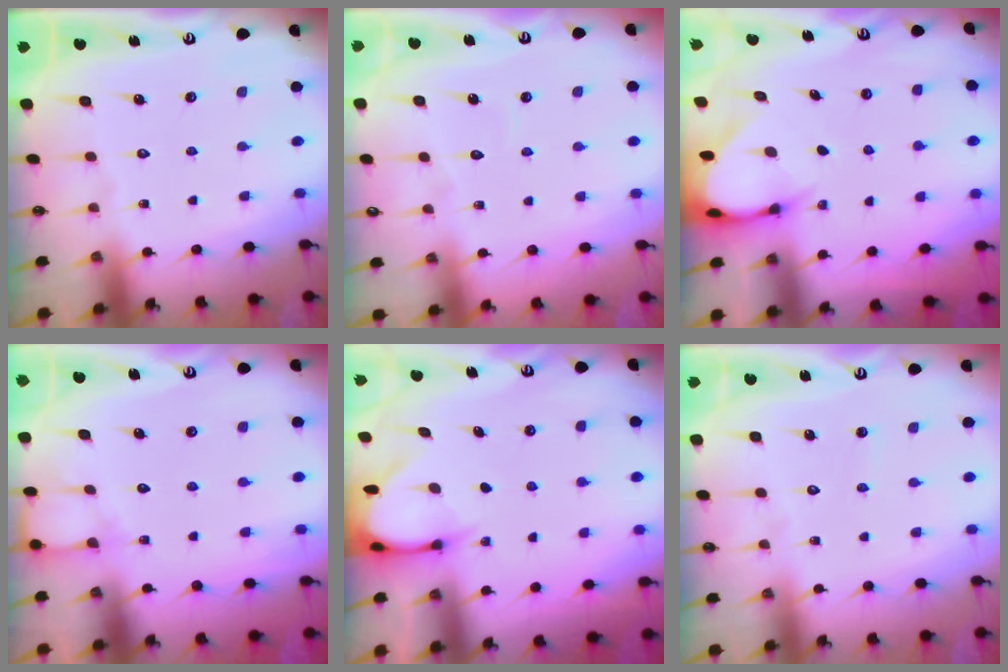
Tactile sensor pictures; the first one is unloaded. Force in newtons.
{"total": 2.6, "press": 2.6, "slide": 0.2}
{"total": 3.9, "press": 3.9, "slide": 0.3}
{"total": 7.4, "press": 7.4, "slide": 0.5}
{"total": 3.6, "press": 3.5, "slide": 0.3}
{"total": 3.3, "press": 3.3, "slide": 0.3}